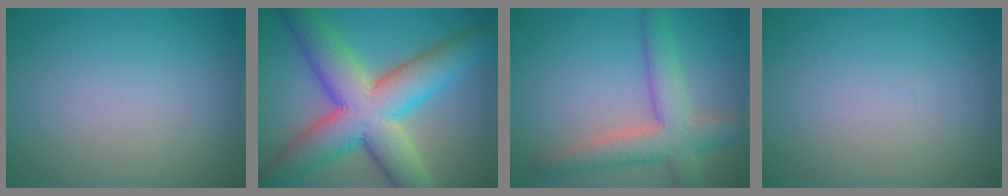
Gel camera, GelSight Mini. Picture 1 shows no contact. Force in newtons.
{"total": 12.3, "press": 12.3, "slide": 0.6}
{"total": 5.8, "press": 5.7, "slide": 0.5}
{"total": 0.0}